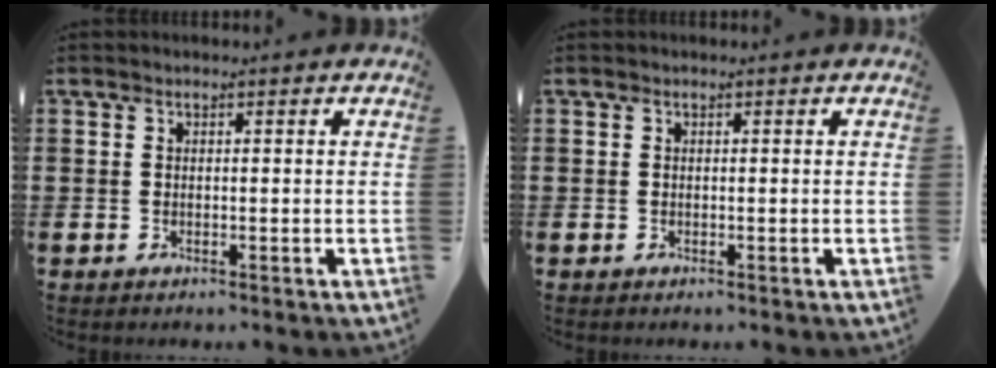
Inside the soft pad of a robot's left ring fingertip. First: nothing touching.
{"total": 0.0}